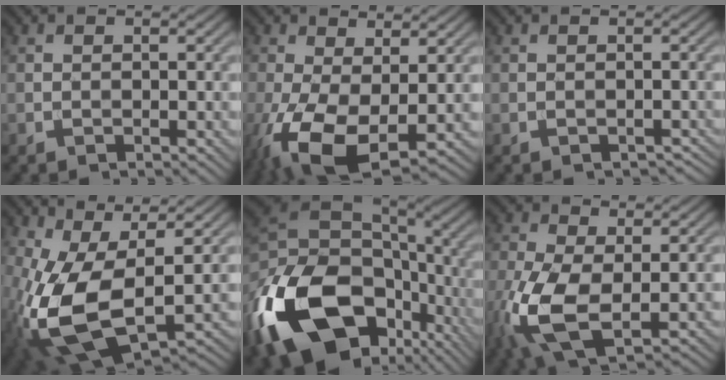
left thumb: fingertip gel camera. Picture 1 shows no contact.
{"total": 10.6, "force": [-2.9, 5.0, 8.9], "torque": [-0.208, -0.018, -0.050]}
{"total": 0.9, "force": [-0.5, 0.7, 0.4], "torque": [-0.009, -0.007, -0.006]}
{"total": 14.8, "force": [-1.6, 7.4, 12.7], "torque": [-0.297, -0.025, -0.017]}
{"total": 20.8, "force": [-7.3, 13.3, 14.2], "torque": [-0.349, -0.045, -0.100]}
{"total": 11.2, "force": [-2.6, 5.6, 9.3], "torque": [-0.249, -0.023, -0.046]}